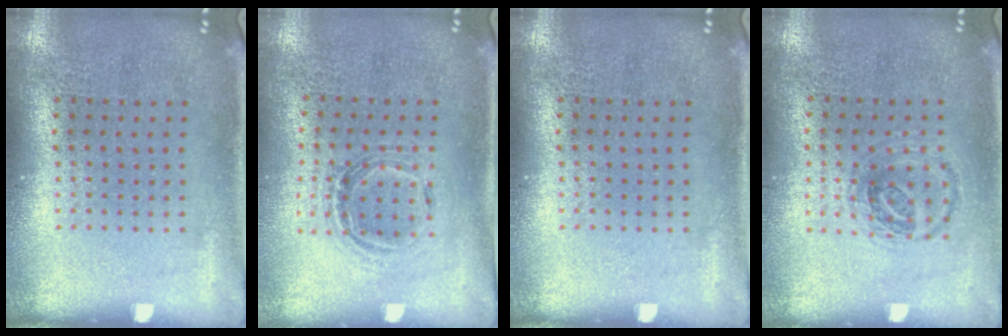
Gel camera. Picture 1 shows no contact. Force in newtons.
{"total": 1.0, "press": 1.0, "slide": 0.2}
{"total": 0.0}
{"total": 1.0, "press": 0.9, "slide": 0.2}